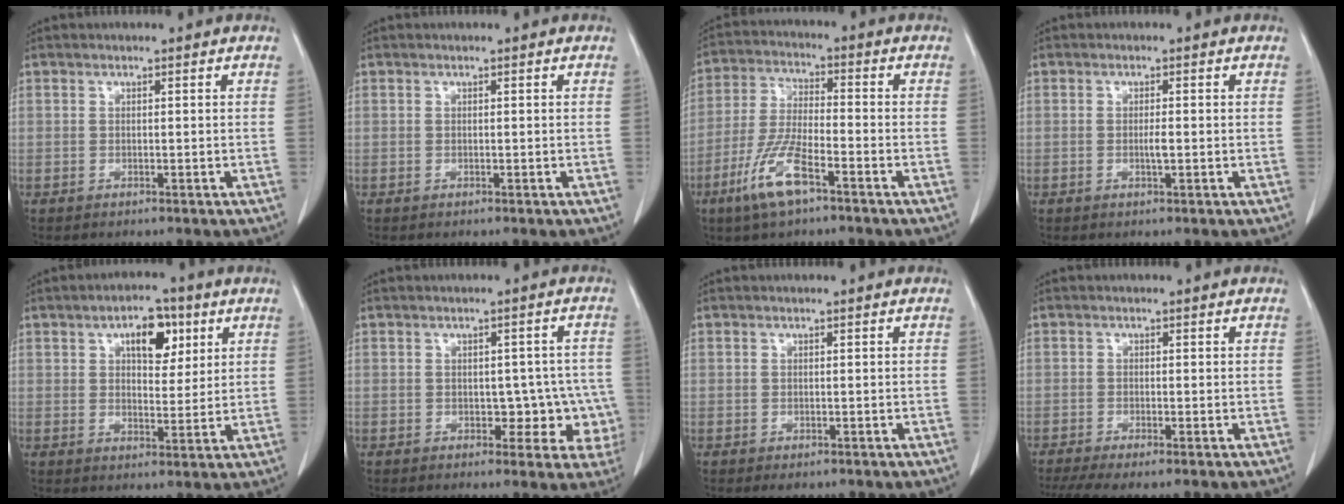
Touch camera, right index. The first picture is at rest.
{"total": 0.0}
{"total": 9.5, "force": [-5.4, 1.9, 7.6], "torque": [-0.162, -0.013, -0.106]}
{"total": 1.3, "force": [-0.2, 0.2, 1.3], "torque": [-0.025, -0.001, -0.003]}
{"total": 7.3, "force": [3.3, 3.5, 5.5], "torque": [-0.081, 0.010, 0.050]}
{"total": 6.1, "force": [-1.0, 4.2, 4.3], "torque": [-0.022, 0.023, -0.007]}
{"total": 1.3, "force": [-0.7, 0.9, 0.5], "torque": [-0.004, 0.001, -0.004]}
{"total": 5.5, "force": [-4.1, 0.7, 3.6], "torque": [-0.060, -0.010, -0.069]}